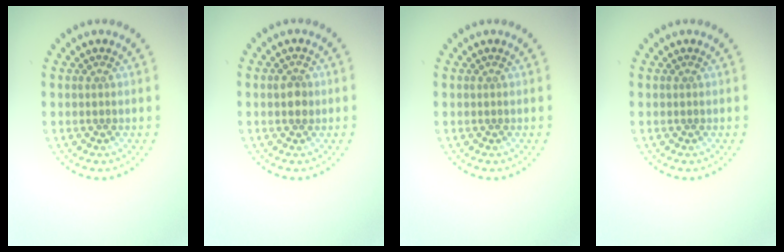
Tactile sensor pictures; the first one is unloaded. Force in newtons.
{"total": 1.5, "press": 1.5, "slide": 0.3}
{"total": 0.0}
{"total": 0.0}